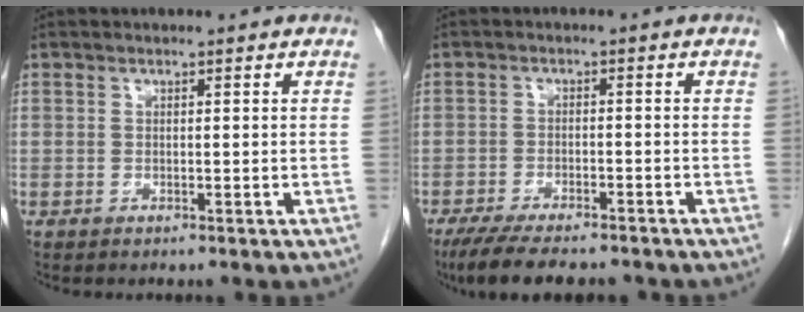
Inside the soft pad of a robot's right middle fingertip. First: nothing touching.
{"total": 11.4, "force": [-9.5, 2.6, 5.8], "torque": [-0.093, -0.016, -0.142]}